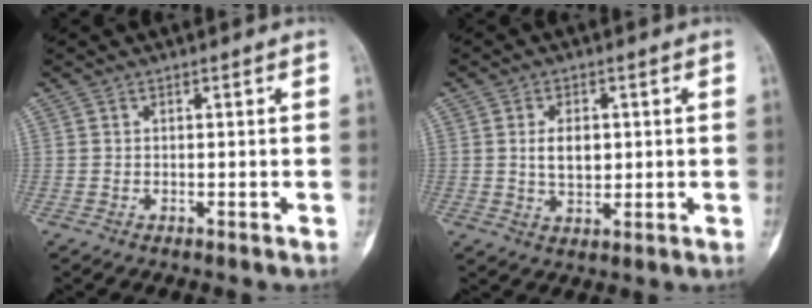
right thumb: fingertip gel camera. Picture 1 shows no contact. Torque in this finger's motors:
{"motor_torque": [-0.38, 0.53, 0.06, -0.02, 0.03]}